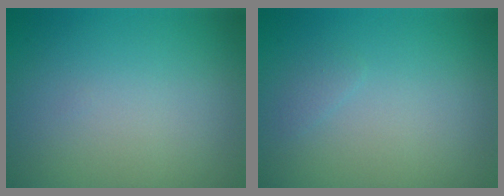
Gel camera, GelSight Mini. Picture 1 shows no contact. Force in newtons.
{"total": 0.6, "press": 0.6, "slide": 0.1}